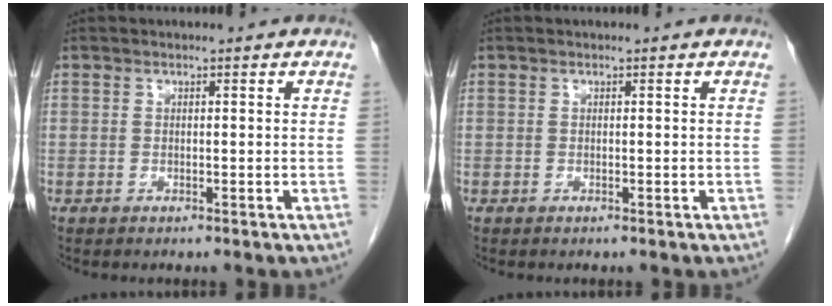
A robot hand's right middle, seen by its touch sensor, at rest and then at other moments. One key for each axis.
{"total": 0.0}